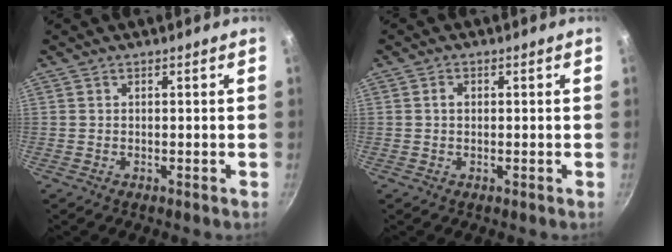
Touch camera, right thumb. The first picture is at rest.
{"total": 1.3, "force": [0.1, 1.0, 0.8], "torque": [-0.013, 0.006, 0.002]}